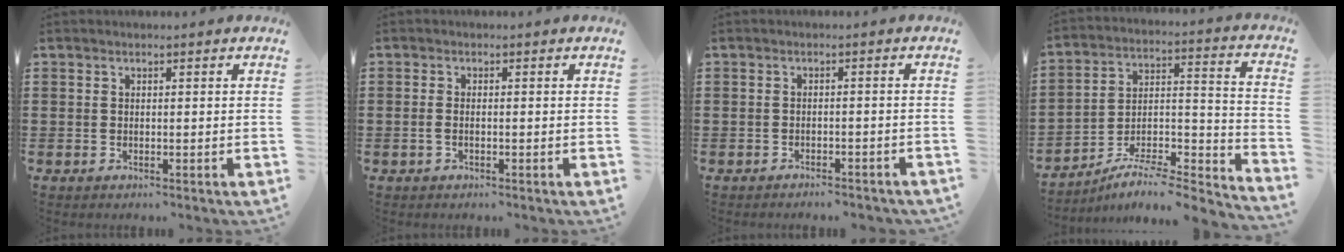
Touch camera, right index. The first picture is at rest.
{"total": 1.0, "force": [-0.4, 0.2, 0.9], "torque": [-0.019, -0.005, -0.006]}
{"total": 1.5, "force": [-1.5, 0.1, 0.2], "torque": [-0.010, 0.001, -0.030]}
{"total": 5.5, "force": [-4.9, 1.0, 2.4], "torque": [-0.036, -0.007, -0.096]}